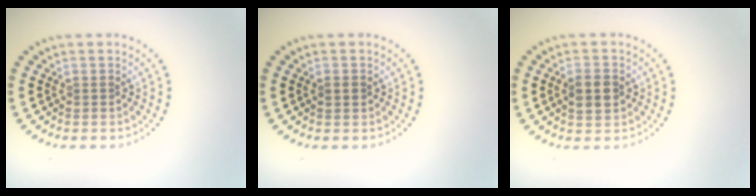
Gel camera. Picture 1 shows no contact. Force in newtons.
{"total": 1.1, "press": 1.1, "slide": 0.1}
{"total": 2.9, "press": 2.9, "slide": 0.1}